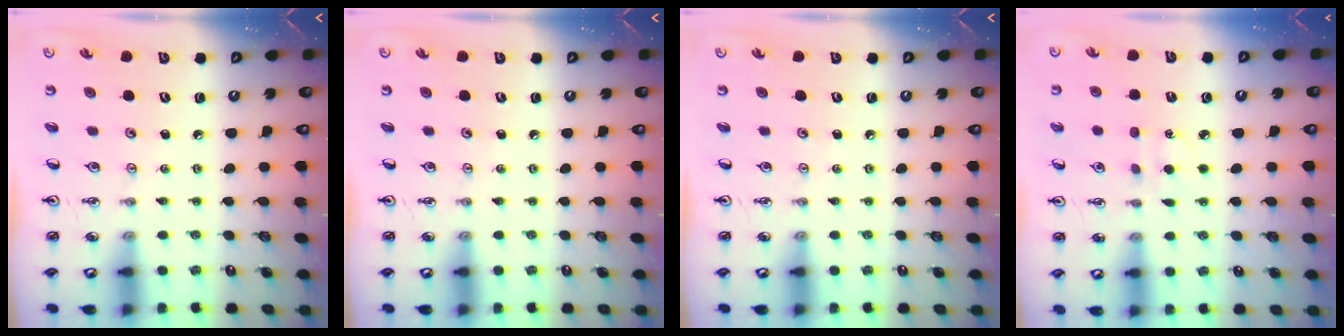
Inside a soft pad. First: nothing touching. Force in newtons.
{"total": 0.0}
{"total": 0.0}
{"total": 3.6, "press": 3.6, "slide": 0.4}